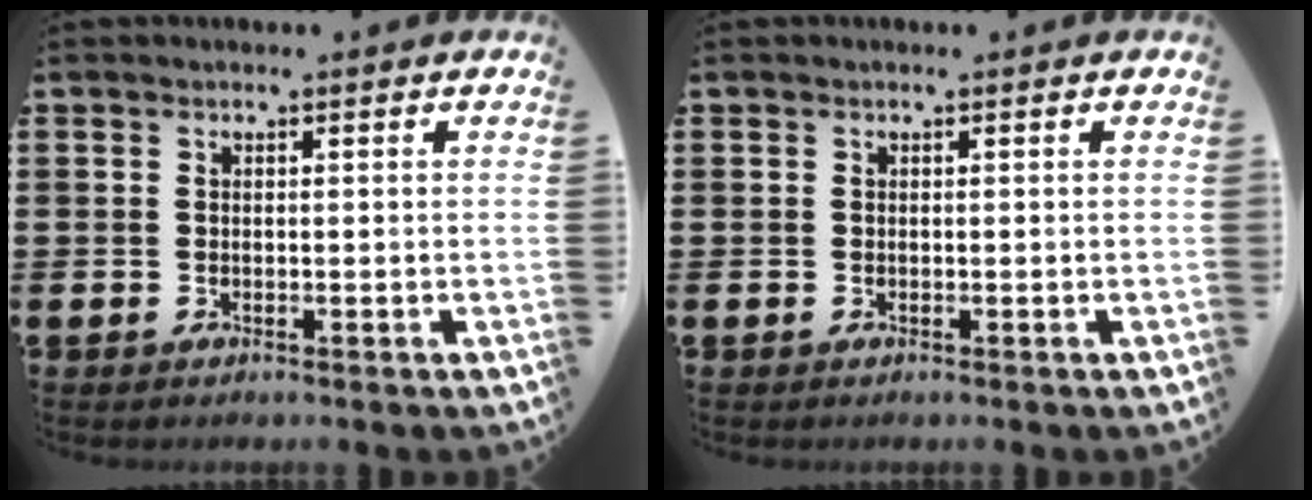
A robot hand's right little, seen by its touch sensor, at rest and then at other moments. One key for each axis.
{"total": 0.0}